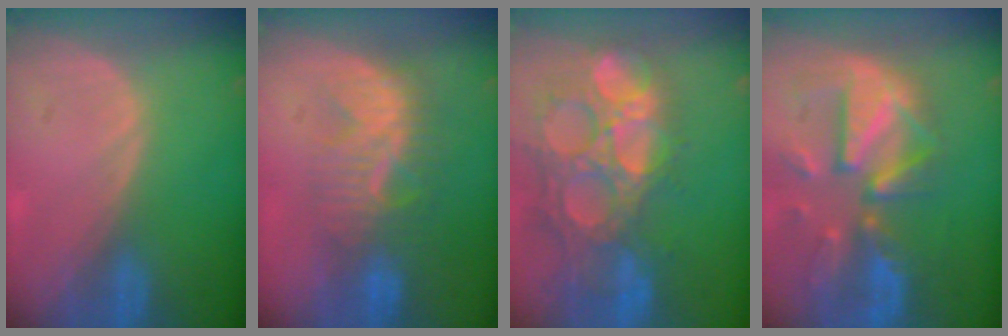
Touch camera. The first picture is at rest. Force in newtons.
{"total": 8.3, "press": 8.0, "slide": 2.2}
{"total": 15.0, "press": 12.4, "slide": 8.4}
{"total": 12.1, "press": 10.4, "slide": 6.2}